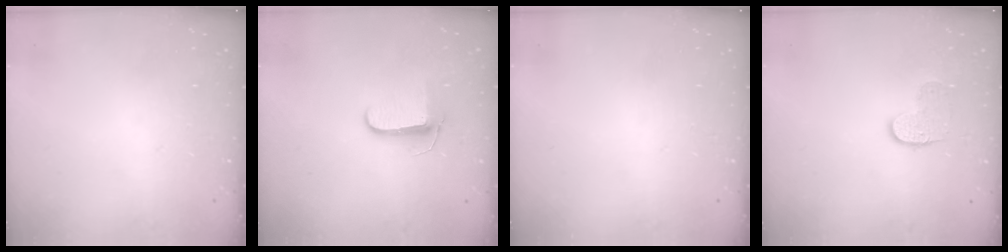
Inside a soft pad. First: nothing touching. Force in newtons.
{"total": 7.8, "press": 7.7, "slide": 1.1}
{"total": 0.0}
{"total": 6.8, "press": 6.8, "slide": 0.2}